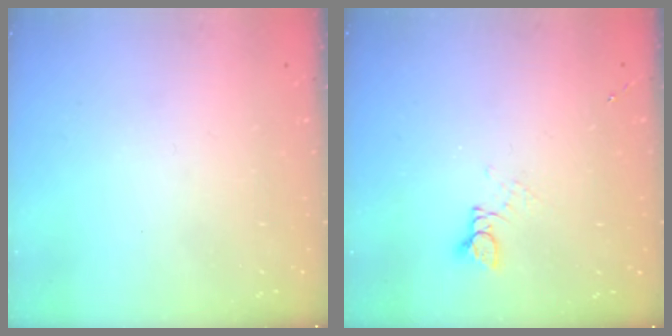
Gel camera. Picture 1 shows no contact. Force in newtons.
{"total": 2.5, "press": 2.5, "slide": 0.2}